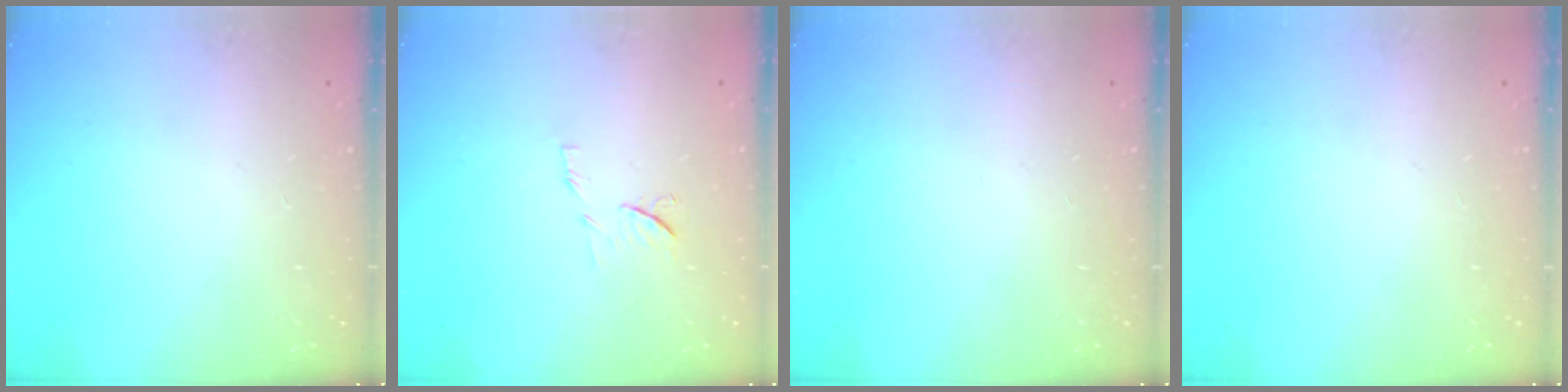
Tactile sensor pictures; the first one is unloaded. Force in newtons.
{"total": 6.5, "press": 6.5, "slide": 0.7}
{"total": 0.0}
{"total": 0.0}